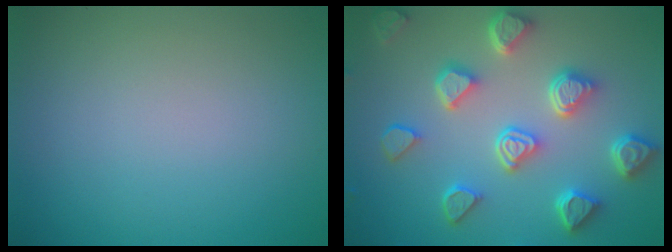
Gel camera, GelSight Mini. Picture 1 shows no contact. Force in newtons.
{"total": 6.8, "press": 5.5, "slide": 4.0}